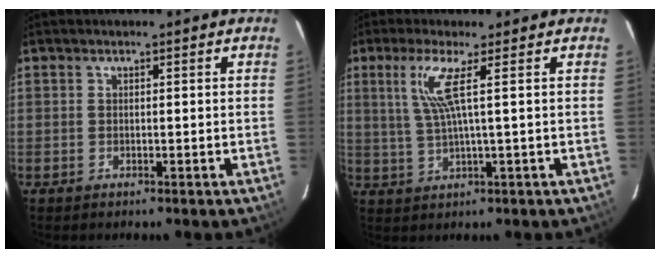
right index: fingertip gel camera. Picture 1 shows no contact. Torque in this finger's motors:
{"motor_torque": [0.61, 0.09, 0.49, 0.12]}